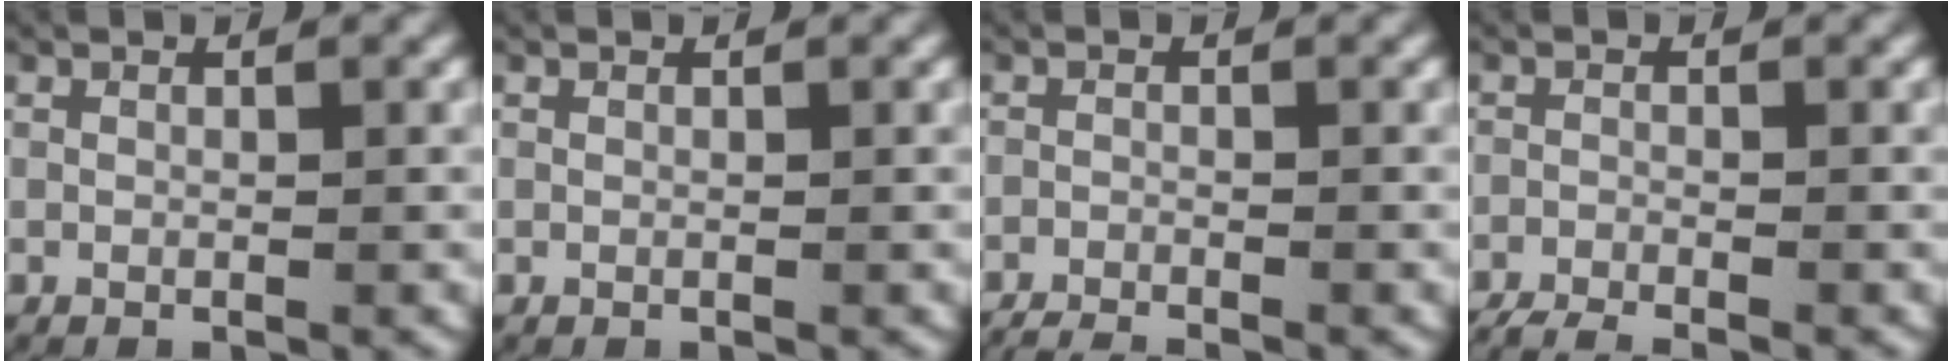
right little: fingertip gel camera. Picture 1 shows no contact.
{"total": 0.0}
{"total": 3.4, "force": [-3.2, 0.9, 0.7], "torque": [-0.018, -0.015, -0.048]}
{"total": 4.4, "force": [-4.0, 1.4, 1.2], "torque": [-0.029, -0.017, -0.059]}